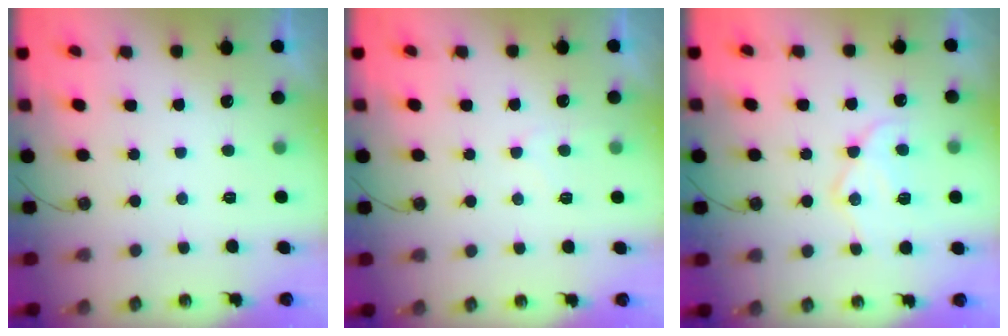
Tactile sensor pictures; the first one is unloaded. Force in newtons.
{"total": 5.2, "press": 5.1, "slide": 0.7}
{"total": 13.8, "press": 13.7, "slide": 1.4}